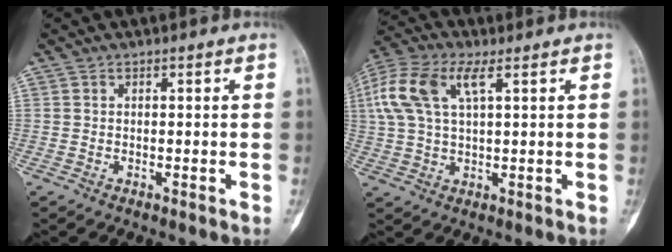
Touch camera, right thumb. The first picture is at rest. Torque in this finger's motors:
{"motor_torque": [0.13, 1.41, 0.91, 0.30, 0.11]}